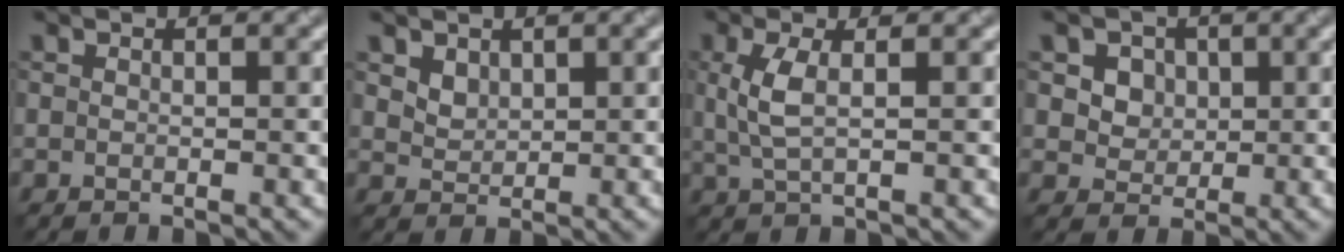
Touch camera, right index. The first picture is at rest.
{"total": 1.6, "force": [1.0, 1.1, 0.6], "torque": [-0.012, -0.005, 0.023]}
{"total": 2.8, "force": [0.4, 0.9, 2.6], "torque": [-0.063, -0.002, 0.011]}
{"total": 5.1, "force": [2.1, 3.9, 2.4], "torque": [-0.041, 0.007, 0.032]}